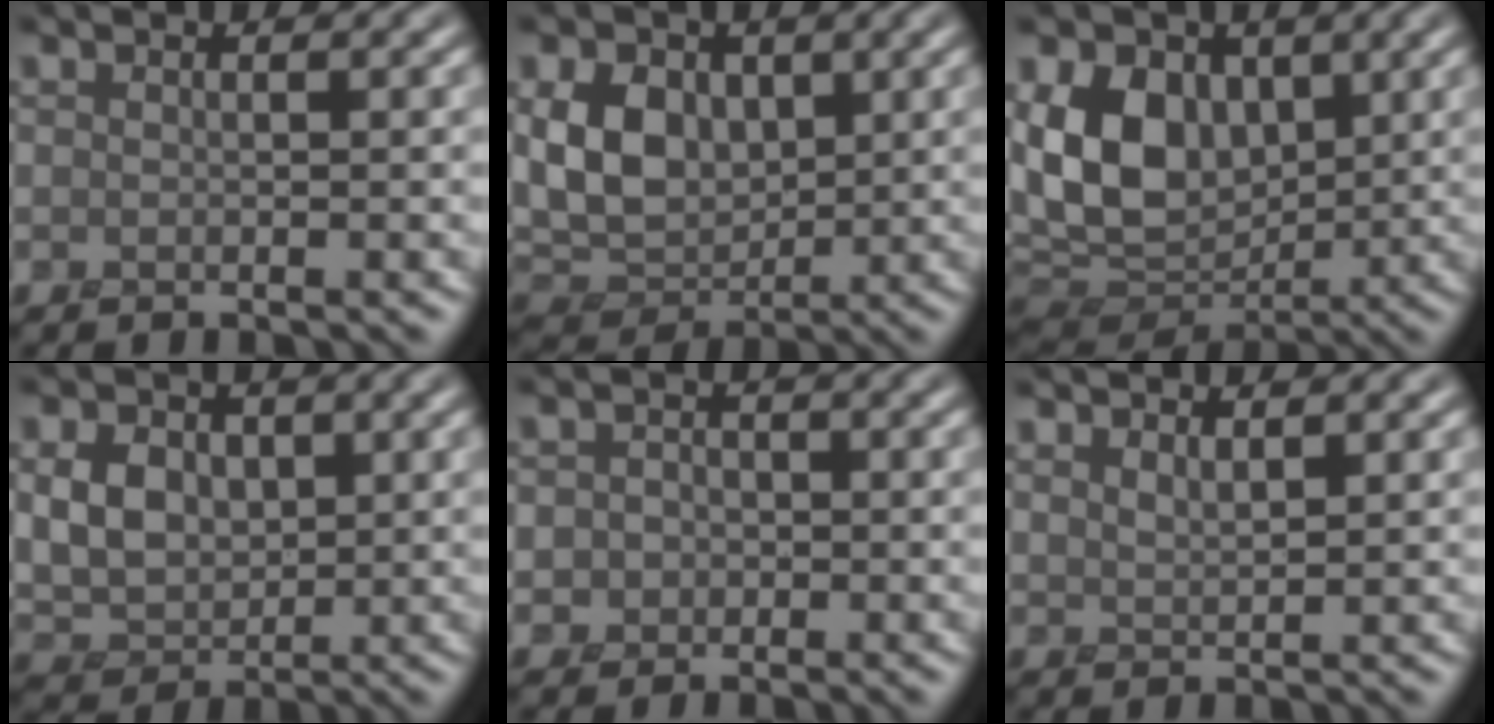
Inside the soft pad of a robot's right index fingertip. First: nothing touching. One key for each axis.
{"total": 6.0, "fx": 1.1, "fy": 4.6, "fz": 3.7, "tx": -0.079, "ty": -0.006, "tz": 0.018}
{"total": 10.9, "fx": 2.0, "fy": 7.7, "fz": 7.4, "tx": -0.157, "ty": 0.003, "tz": 0.026}
{"total": 4.5, "fx": 0.8, "fy": 3.6, "fz": 2.6, "tx": -0.057, "ty": -0.003, "tz": 0.013}
{"total": 2.0, "fx": -0.4, "fy": 2.0, "fz": 0.4, "tx": 0.011, "ty": -0.003, "tz": -0.012}
{"total": 1.7, "fx": 1.6, "fy": 0.3, "fz": 0.6, "tx": -0.018, "ty": -0.002, "tz": 0.034}